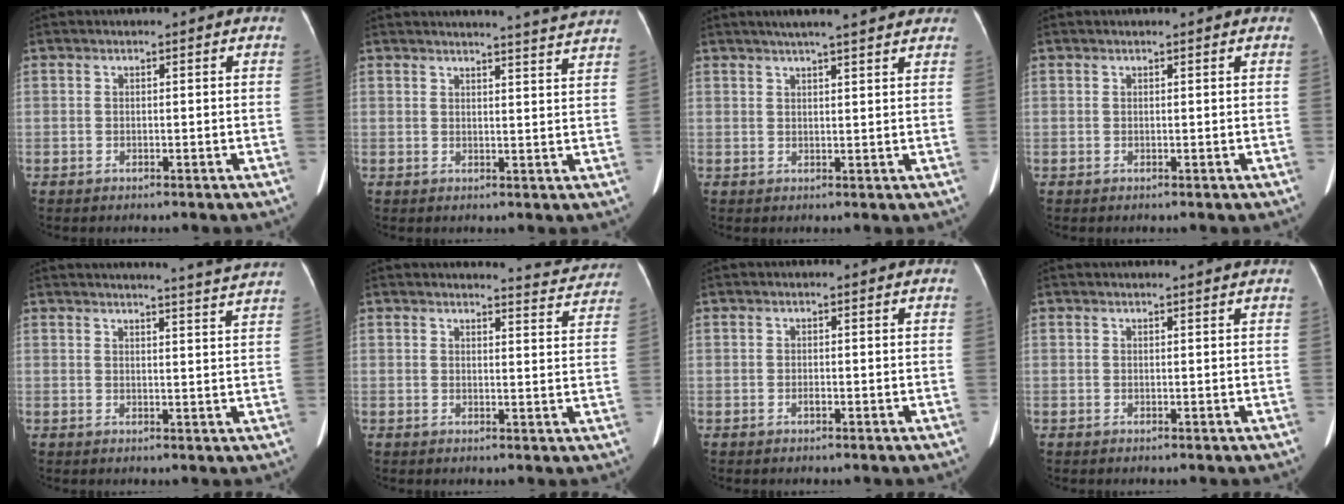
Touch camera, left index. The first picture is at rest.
{"total": 7.1, "force": [6.8, -1.5, 1.4], "torque": [-0.028, -0.021, 0.069]}
{"total": 11.7, "force": [9.9, 1.4, 6.1], "torque": [-0.082, 0.025, 0.118]}
{"total": 0.8, "force": [0.7, 0.0, 0.4], "torque": [-0.006, 0.009, 0.012]}
{"total": 7.9, "force": [7.5, -1.8, 1.7], "torque": [-0.031, -0.029, 0.078]}
{"total": 5.9, "force": [5.9, 0.2, -0.2], "torque": [0.000, -0.021, 0.055]}
{"total": 0.5, "force": [-0.3, 0.1, 0.4], "torque": [-0.009, -0.001, -0.005]}
{"total": 1.9, "force": [1.8, -0.4, 0.5], "torque": [-0.013, 0.003, 0.022]}